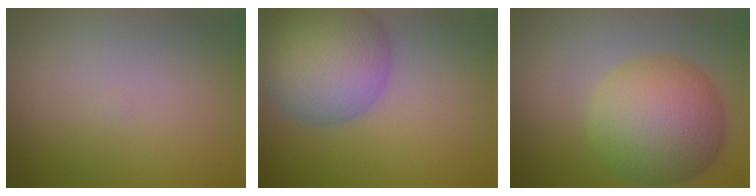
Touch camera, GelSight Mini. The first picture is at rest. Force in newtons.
{"total": 9.6, "press": 9.5, "slide": 0.6}
{"total": 9.7, "press": 9.7, "slide": 0.1}